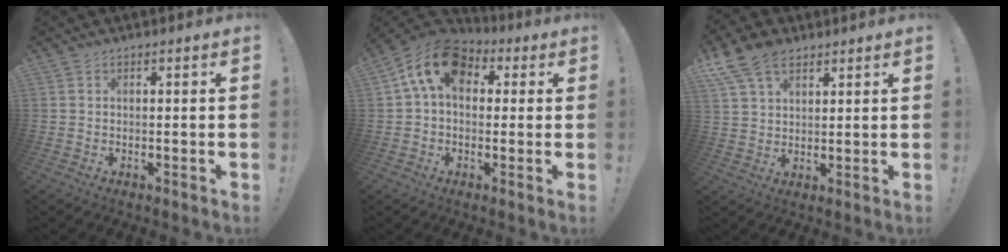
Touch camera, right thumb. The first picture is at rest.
{"total": 13.9, "force": [4.4, 9.0, 9.6], "torque": [-0.170, 0.004, 0.083]}
{"total": 10.6, "force": [6.6, 6.3, 5.4], "torque": [-0.098, -0.019, 0.130]}